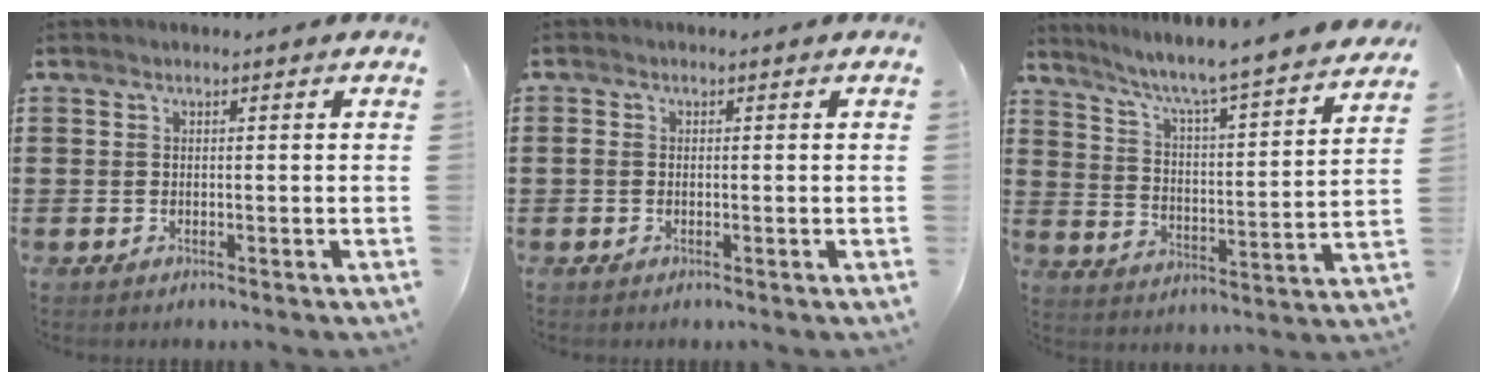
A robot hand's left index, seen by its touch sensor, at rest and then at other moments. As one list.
[{"total": 0.8, "force": [-0.3, 0.5, 0.5], "torque": [-0.011, 0.001, -0.007]}, {"total": 5.2, "force": [4.6, -0.7, 2.3], "torque": [-0.067, -0.050, 0.064]}]